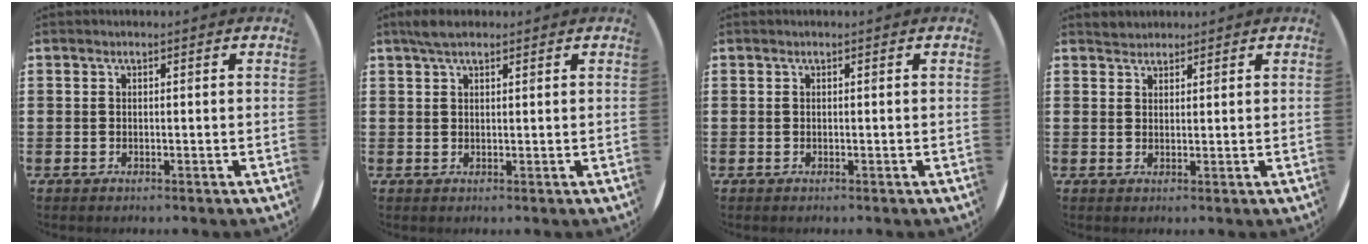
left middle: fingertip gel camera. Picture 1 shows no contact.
{"total": 2.5, "force": [1.9, 0.8, 1.5], "torque": [-0.033, 0.006, 0.034]}
{"total": 0.0}
{"total": 1.6, "force": [1.5, 0.4, -0.1], "torque": [0.000, 0.003, 0.031]}